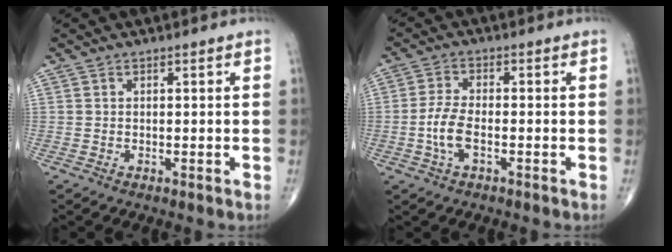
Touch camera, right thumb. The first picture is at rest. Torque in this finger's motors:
{"motor_torque": [-0.16, 0.41, 0.85, 0.13, 0.23]}